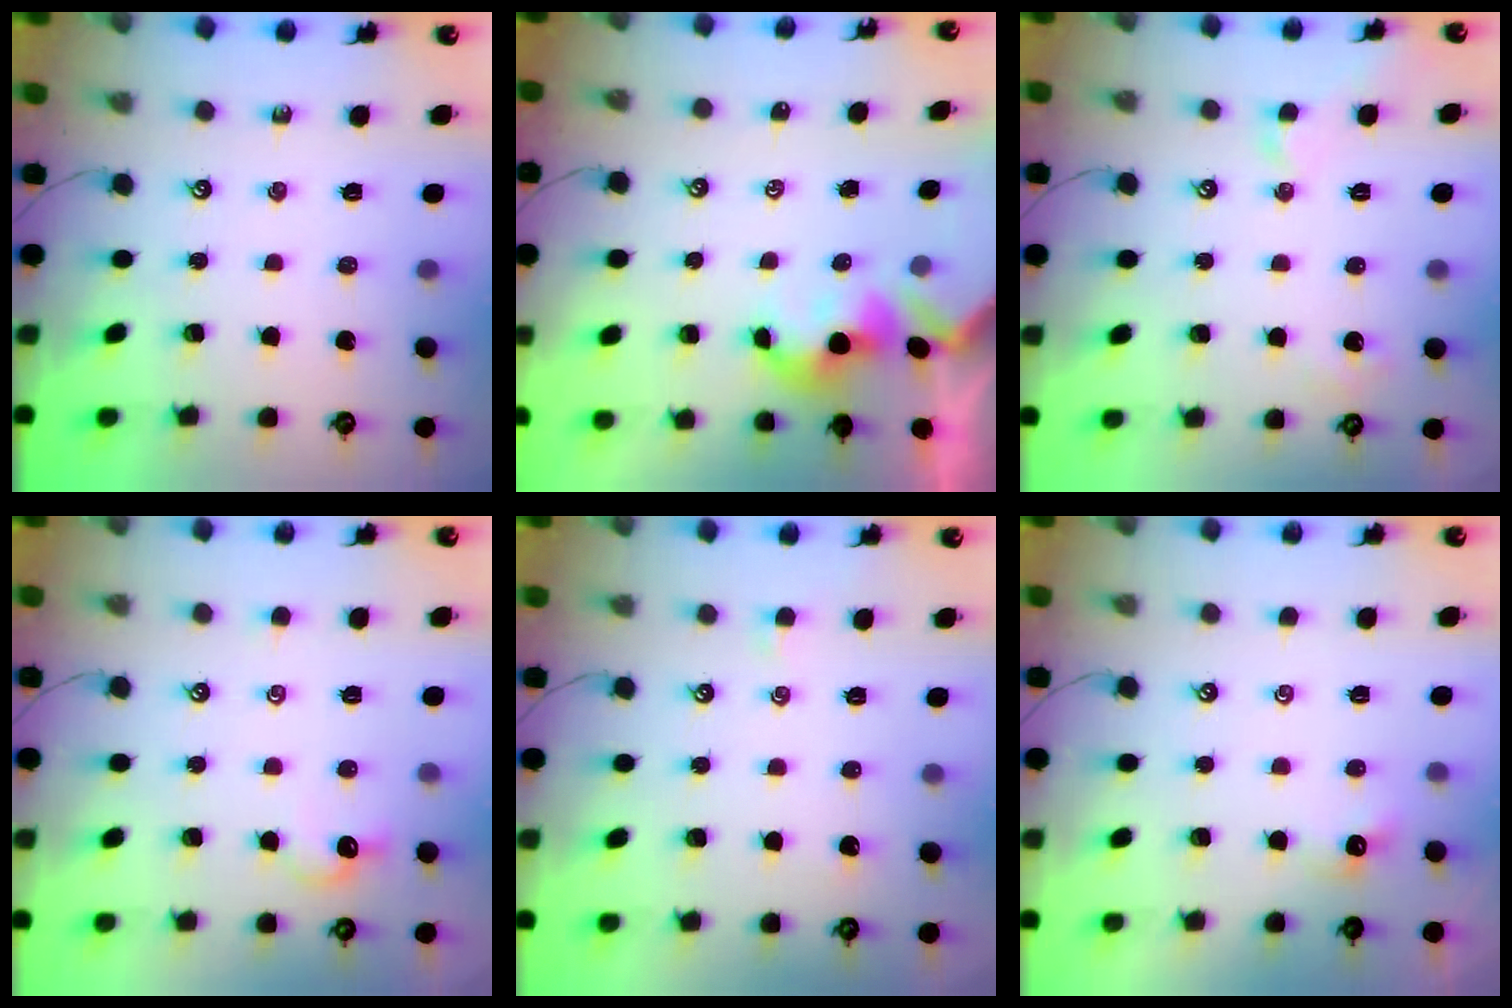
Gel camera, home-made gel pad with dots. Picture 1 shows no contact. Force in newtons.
{"total": 2.0, "press": 2.0, "slide": 0.2}
{"total": 1.1, "press": 0.9, "slide": 0.7}
{"total": 1.2, "press": 1.0, "slide": 0.7}
{"total": 1.8, "press": 1.7, "slide": 0.3}
{"total": 0.7, "press": 0.3, "slide": 0.6}